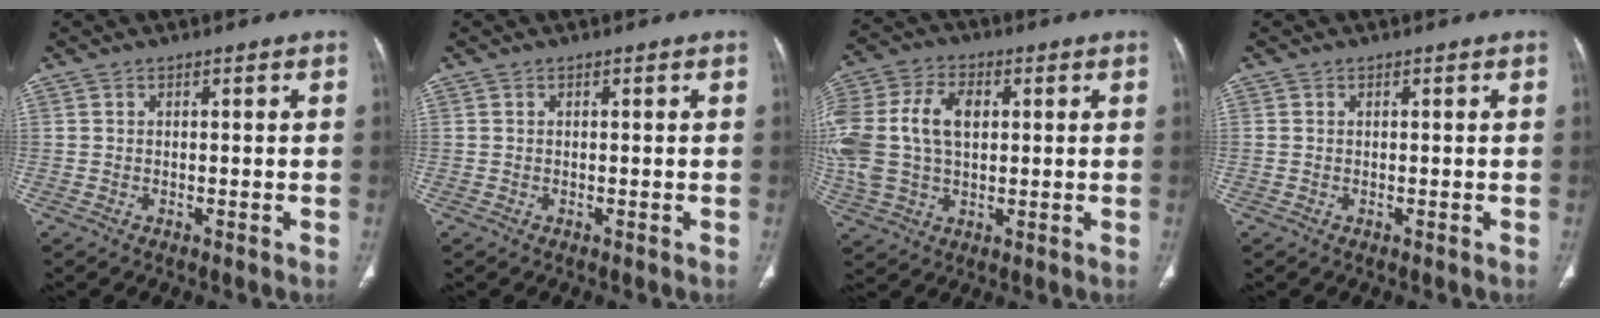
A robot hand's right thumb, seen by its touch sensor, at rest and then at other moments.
{"total": 0.0}
{"total": 19.7, "force": [2.8, 13.3, 14.3], "torque": [-0.346, 0.021, 0.058]}
{"total": 0.0}